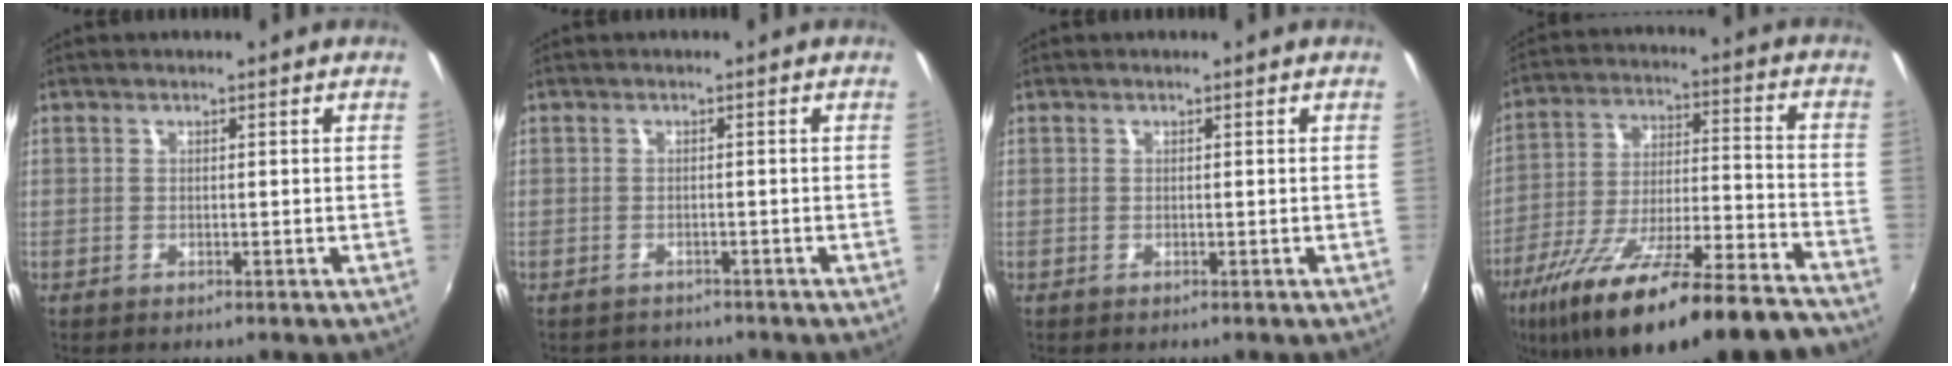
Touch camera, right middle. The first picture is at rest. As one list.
[{"total": 2.5, "force": [-2.3, 0.9, 0.0], "torque": [-0.007, 0.001, -0.037]}, {"total": 0.0}, {"total": 27.0, "force": [-21.3, 4.7, 15.9], "torque": [-0.276, -0.057, -0.320]}]